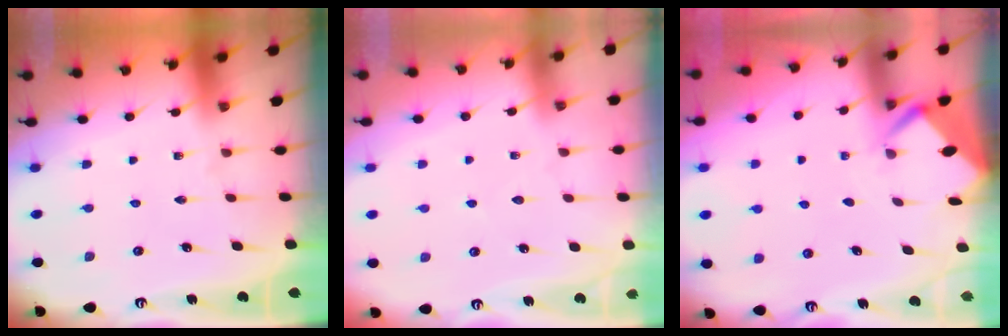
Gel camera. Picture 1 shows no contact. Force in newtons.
{"total": 2.3, "press": 2.3, "slide": 0.3}
{"total": 2.7, "press": 2.7, "slide": 0.2}